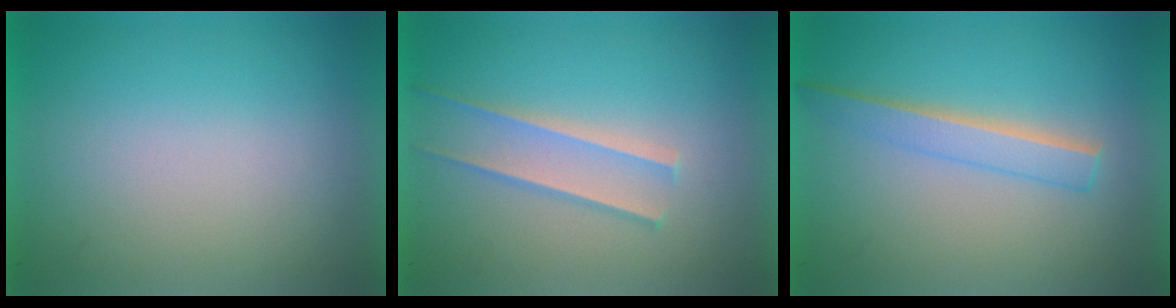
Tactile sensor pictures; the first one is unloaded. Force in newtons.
{"total": 1.7}
{"total": 2.2}